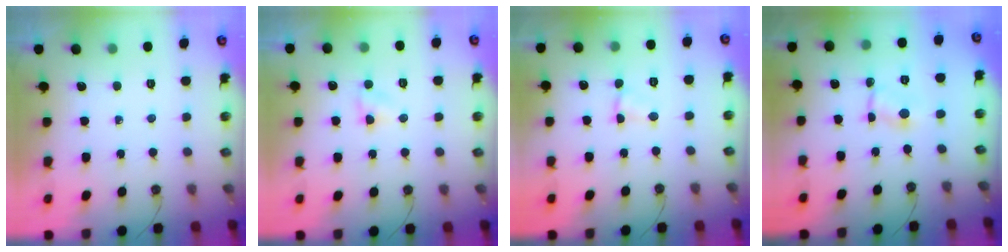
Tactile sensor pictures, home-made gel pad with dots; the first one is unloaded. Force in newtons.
{"total": 3.8, "press": 3.8, "slide": 0.6}
{"total": 1.8, "press": 1.8, "slide": 0.2}
{"total": 0.9, "press": 0.8, "slide": 0.2}